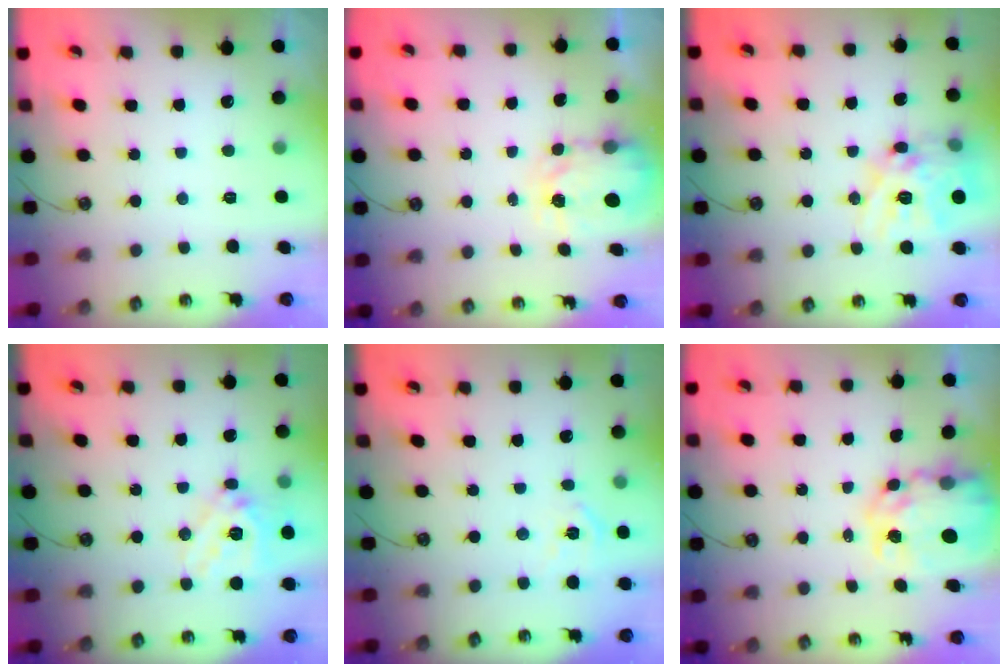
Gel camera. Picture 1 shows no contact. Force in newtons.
{"total": 4.5, "press": 4.5, "slide": 0.5}
{"total": 19.4, "press": 19.3, "slide": 1.9}
{"total": 17.3, "press": 17.1, "slide": 2.6}
{"total": 5.8, "press": 5.8, "slide": 0.7}
{"total": 10.4, "press": 10.4, "slide": 1.0}